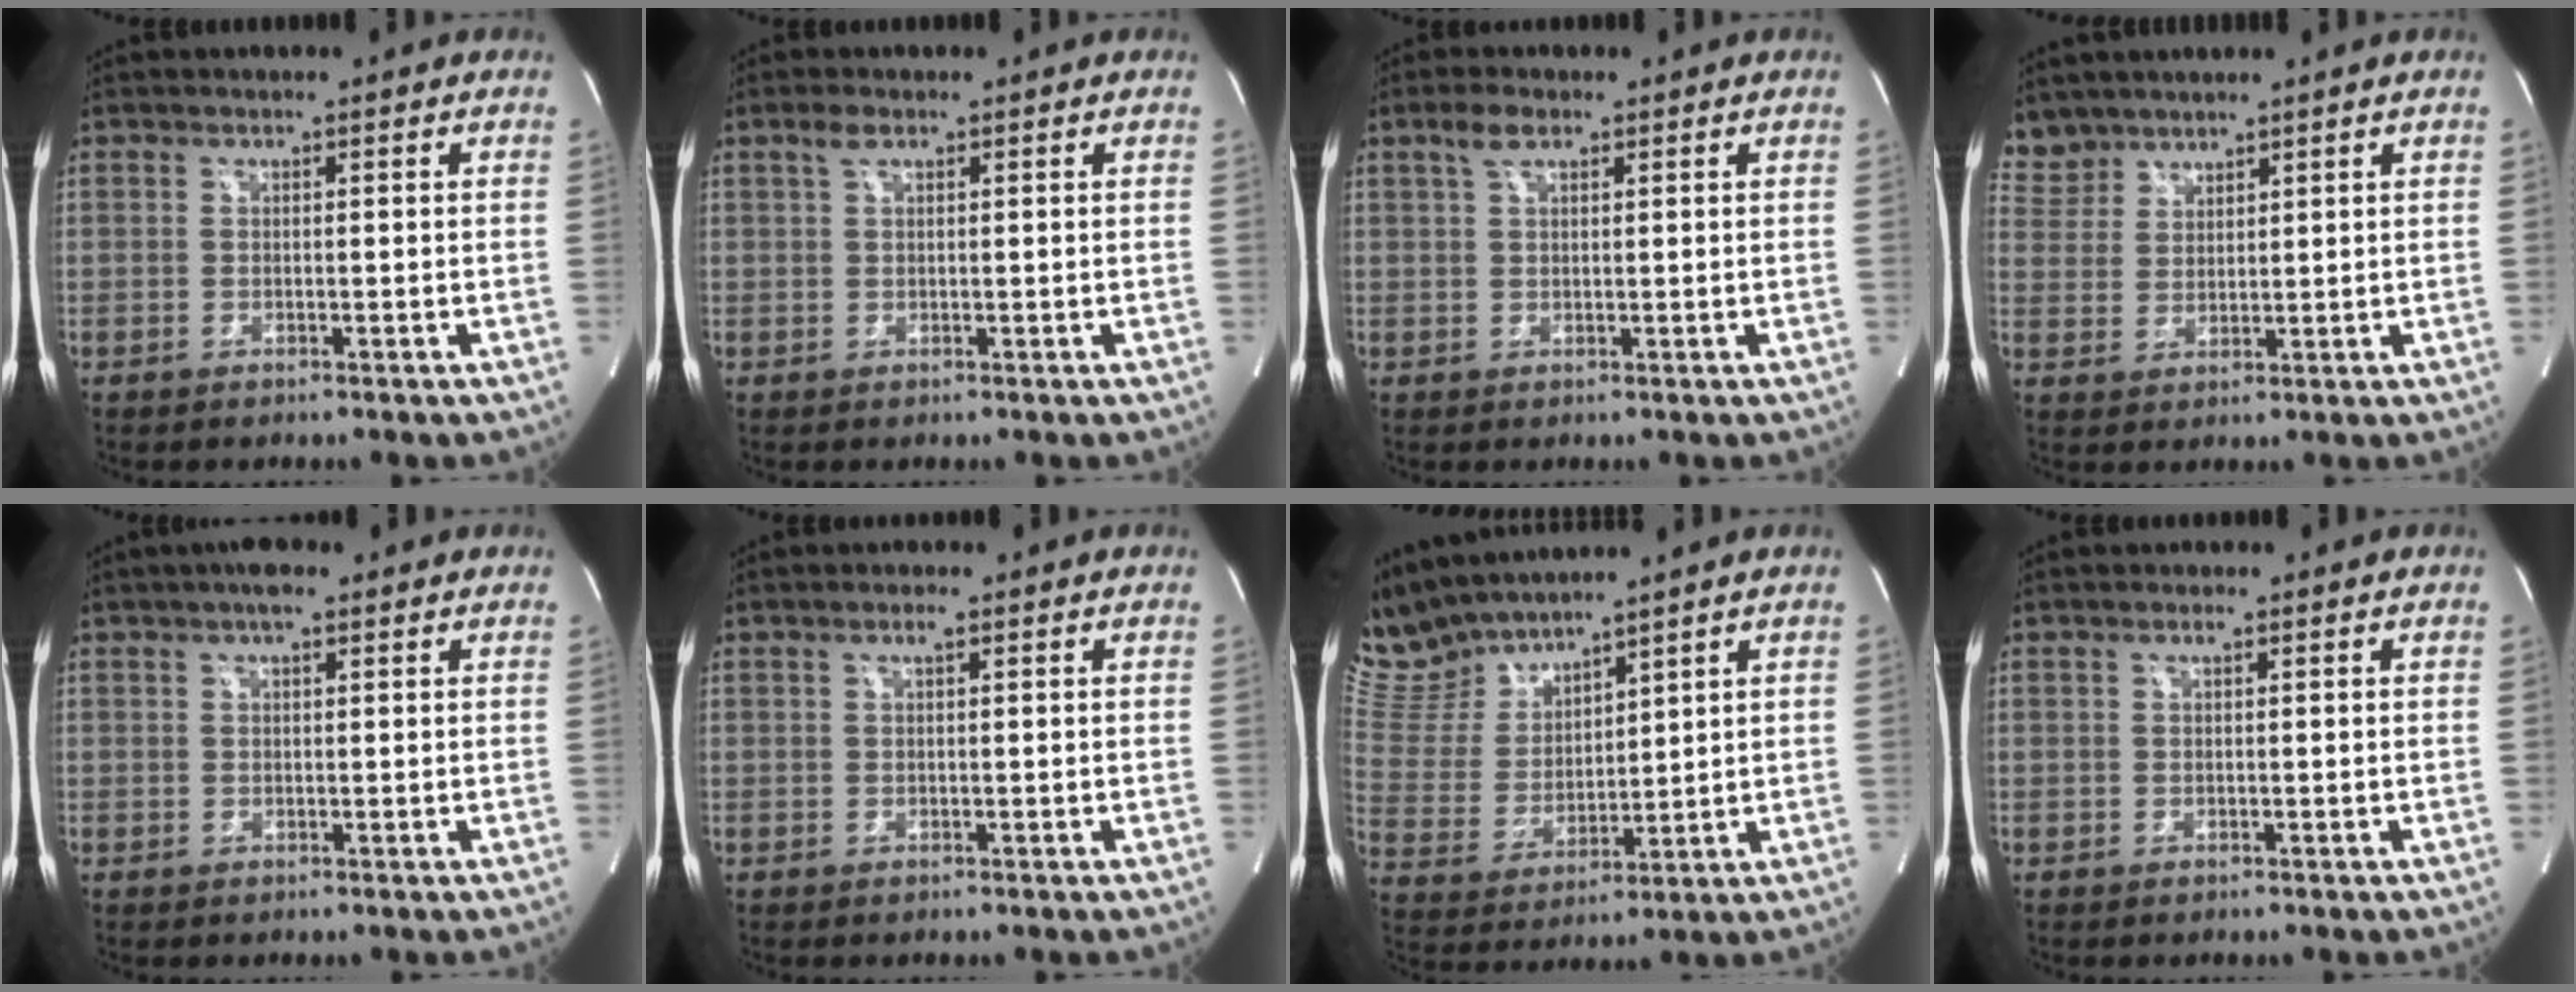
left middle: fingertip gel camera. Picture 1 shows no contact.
{"total": 1.6, "force": [1.0, 0.6, 1.1], "torque": [-0.027, 0.008, 0.021]}
{"total": 2.7, "force": [1.7, 1.1, 1.8], "torque": [-0.043, 0.009, 0.036]}
{"total": 4.8, "force": [4.3, 2.1, -0.3], "torque": [0.006, 0.007, 0.096]}
{"total": 2.9, "force": [1.9, 1.2, 1.9], "torque": [-0.032, 0.012, 0.029]}
{"total": 1.2, "force": [0.6, 0.2, 1.0], "torque": [-0.022, 0.001, 0.009]}
{"total": 11.0, "force": [10.5, 1.9, 2.4], "torque": [-0.073, 0.013, 0.230]}
{"total": 0.7, "force": [0.4, 0.1, 0.6], "torque": [-0.014, 0.001, 0.005]}